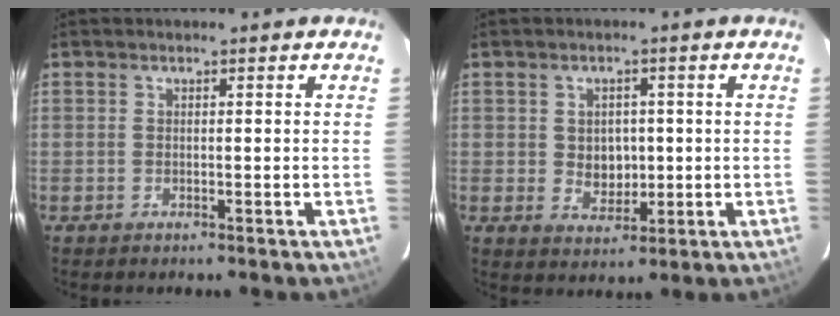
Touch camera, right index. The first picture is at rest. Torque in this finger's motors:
{"motor_torque": [0.08, 0.09, 0.08, 0.02]}